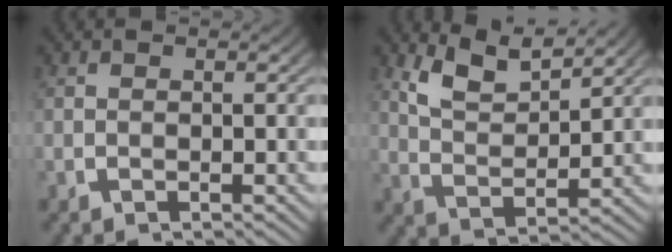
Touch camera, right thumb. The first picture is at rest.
{"total": 5.2, "force": [3.5, 2.1, 3.2], "torque": [-0.061, -0.007, 0.068]}